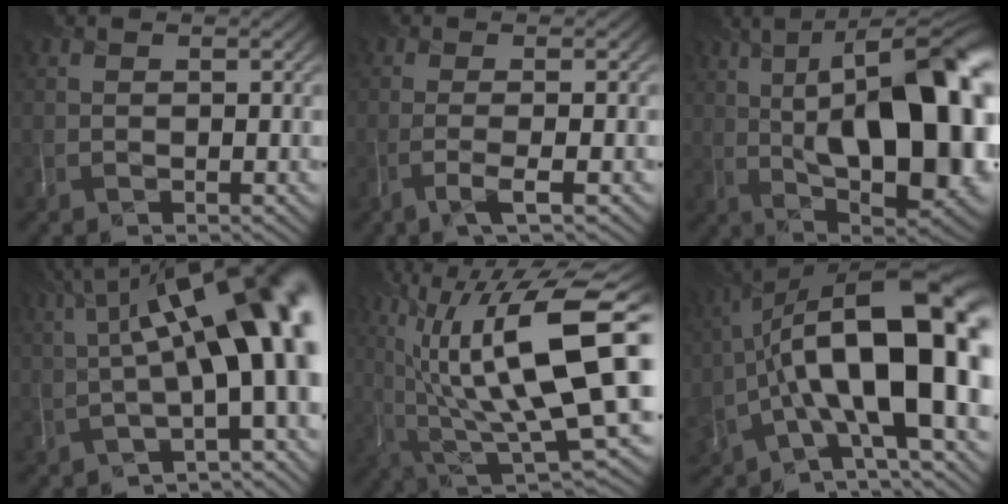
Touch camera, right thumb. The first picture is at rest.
{"total": 3.1, "force": [-1.4, 0.4, 2.8], "torque": [-0.037, 0.011, -0.042]}
{"total": 22.1, "force": [2.0, 9.1, 20.0], "torque": [-0.253, 0.035, 0.028]}
{"total": 15.8, "force": [1.8, 5.3, 14.8], "torque": [-0.201, 0.020, 0.041]}
{"total": 18.6, "force": [4.6, 4.8, 17.3], "torque": [-0.306, 0.013, 0.100]}
{"total": 20.3, "force": [-1.8, 8.9, 18.2], "torque": [-0.301, 0.014, -0.028]}